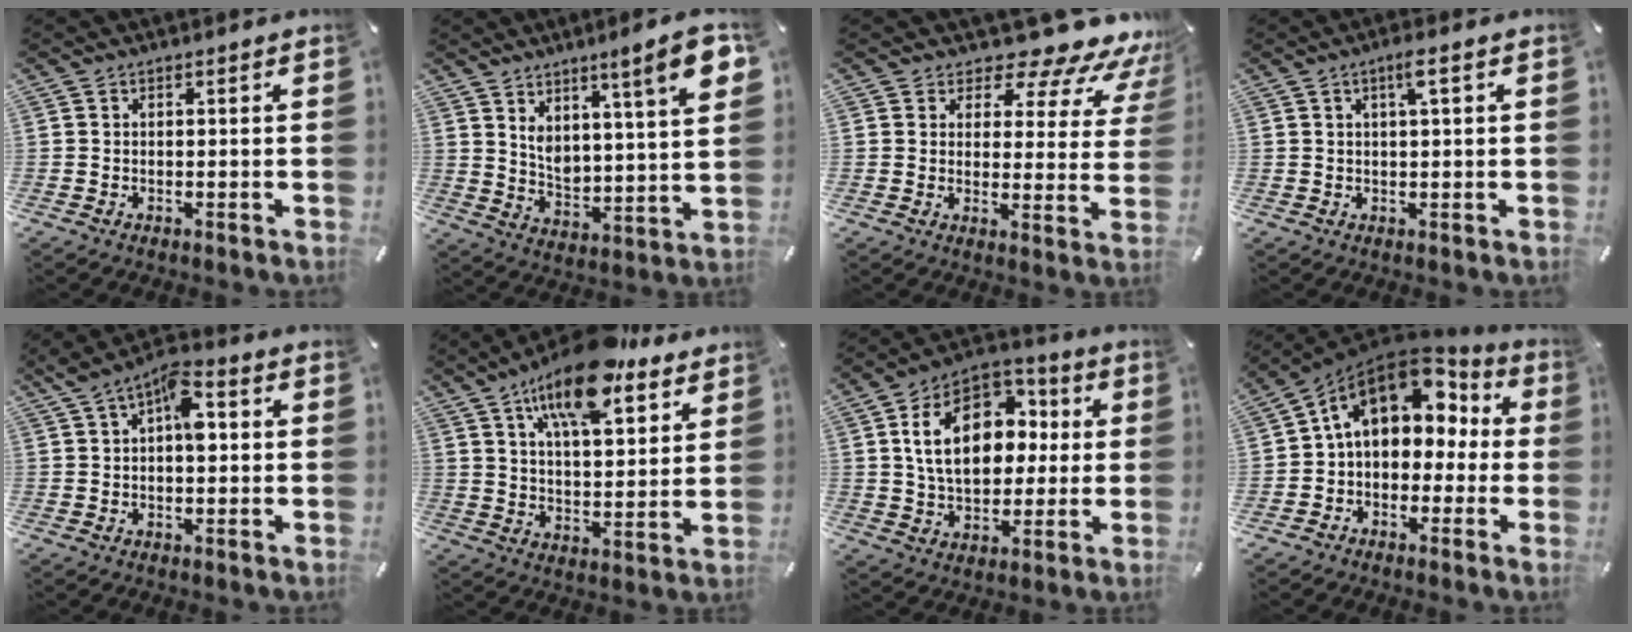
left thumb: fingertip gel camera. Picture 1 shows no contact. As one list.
[{"total": 11.9, "force": [8.0, 2.7, 8.4], "torque": [-0.133, -0.045, 0.129]}, {"total": 11.3, "force": [8.9, 4.7, 5.1], "torque": [-0.067, -0.075, 0.150]}, {"total": 3.5, "force": [1.5, 0.6, 3.1], "torque": [-0.063, 0.004, 0.023]}, {"total": 8.5, "force": [1.7, 4.7, 6.8], "torque": [-0.091, 0.003, 0.025]}, {"total": 16.9, "force": [11.9, 6.4, 10.2], "torque": [-0.173, -0.056, 0.201]}, {"total": 18.0, "force": [3.2, 13.0, 12.1], "torque": [-0.210, 0.004, 0.060]}, {"total": 13.0, "force": [4.6, 9.3, 7.8], "torque": [-0.127, -0.013, 0.083]}]